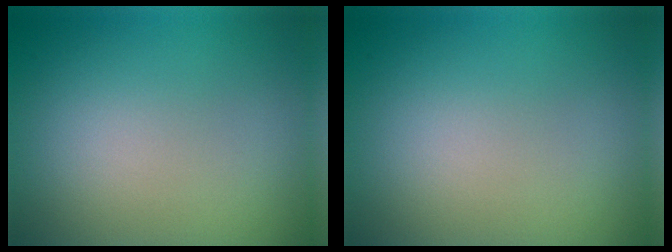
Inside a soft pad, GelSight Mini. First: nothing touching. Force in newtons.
{"total": 0.0}